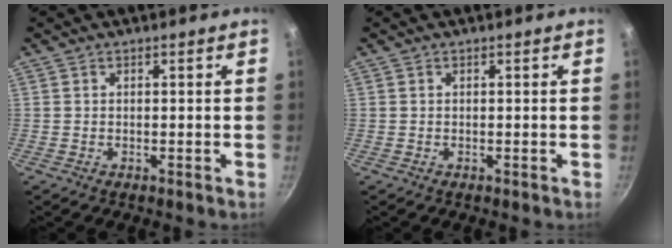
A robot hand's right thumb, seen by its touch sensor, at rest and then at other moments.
{"total": 0.0}